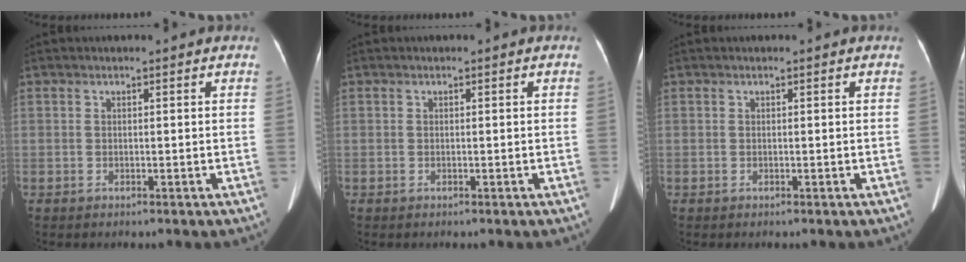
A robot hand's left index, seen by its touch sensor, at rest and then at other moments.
{"total": 0.0}
{"total": 0.0}